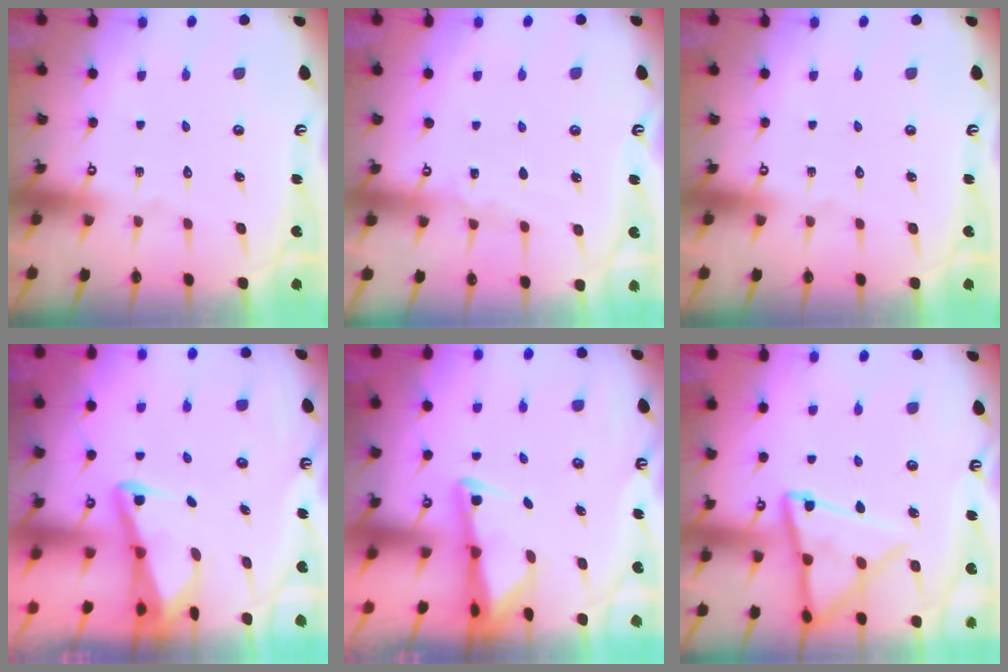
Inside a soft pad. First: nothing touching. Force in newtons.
{"total": 4.2, "press": 4.2, "slide": 0.5}
{"total": 0.0}
{"total": 3.1, "press": 3.0, "slide": 0.7}
{"total": 2.3, "press": 2.2, "slide": 0.4}
{"total": 14.2, "press": 14.1, "slide": 1.4}